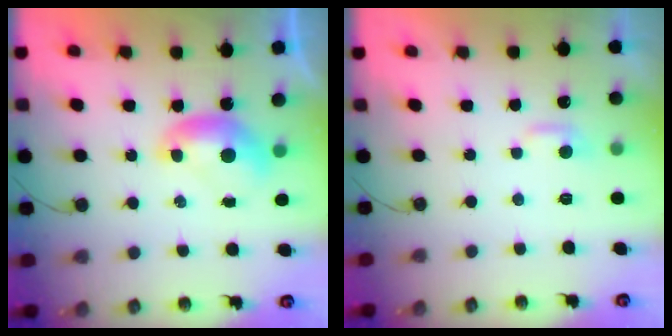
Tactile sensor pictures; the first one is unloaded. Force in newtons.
{"total": 1.9, "press": 1.9, "slide": 0.5}